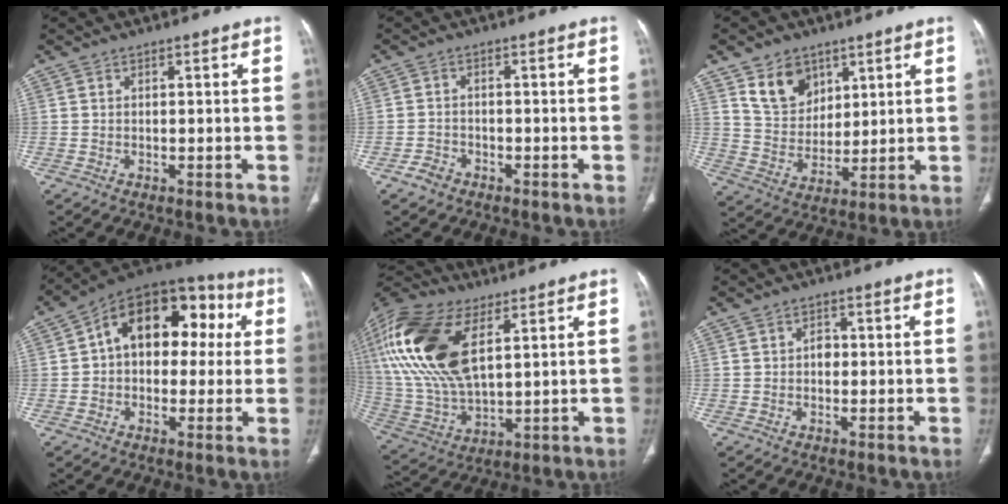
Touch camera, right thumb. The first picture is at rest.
{"total": 2.6, "force": [-1.8, 1.7, 0.7], "torque": [-0.017, 0.013, -0.030]}
{"total": 10.0, "force": [5.6, 7.2, 4.1], "torque": [-0.046, -0.036, 0.113]}
{"total": 18.4, "force": [3.4, 12.0, 13.6], "torque": [-0.150, 0.047, 0.039]}
{"total": 24.3, "force": [8.6, 12.0, 19.2], "torque": [-0.418, -0.011, 0.164]}
{"total": 1.9, "force": [0.0, 1.5, 1.2], "torque": [-0.010, 0.005, -0.004]}